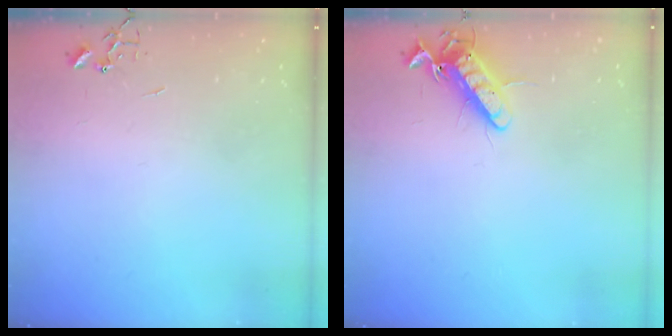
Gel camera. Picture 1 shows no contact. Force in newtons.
{"total": 11.7, "press": 11.6, "slide": 1.7}